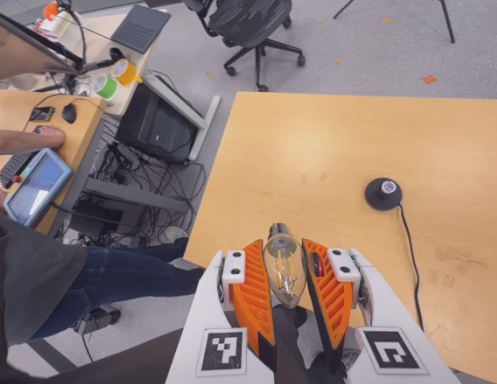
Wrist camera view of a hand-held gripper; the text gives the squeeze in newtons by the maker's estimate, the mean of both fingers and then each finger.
{"total": 12.5, "left": 13.0, "right": 12.0}